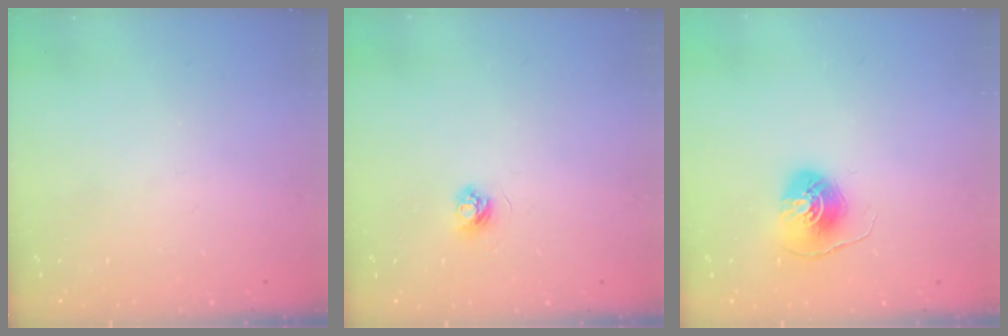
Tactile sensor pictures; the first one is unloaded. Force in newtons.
{"total": 3.6, "press": 3.6, "slide": 0.4}
{"total": 7.8, "press": 7.8, "slide": 0.3}